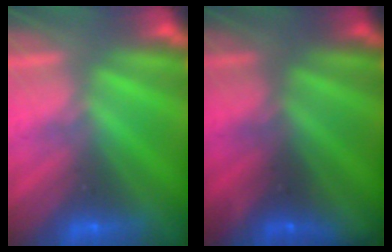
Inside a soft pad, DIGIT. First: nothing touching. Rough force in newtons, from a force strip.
{"total": 2.4}